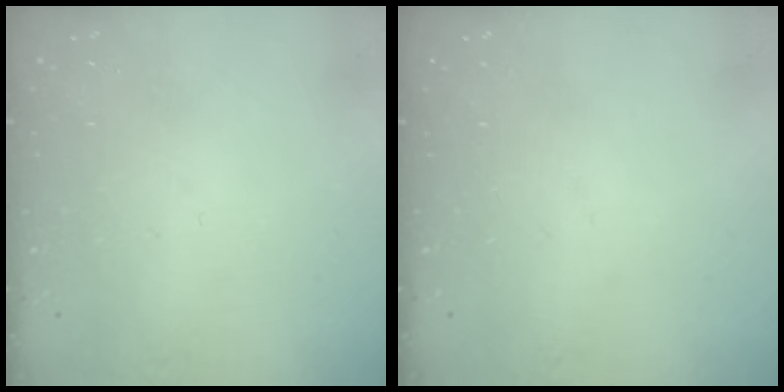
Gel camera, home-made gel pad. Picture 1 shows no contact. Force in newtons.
{"total": 0.0}